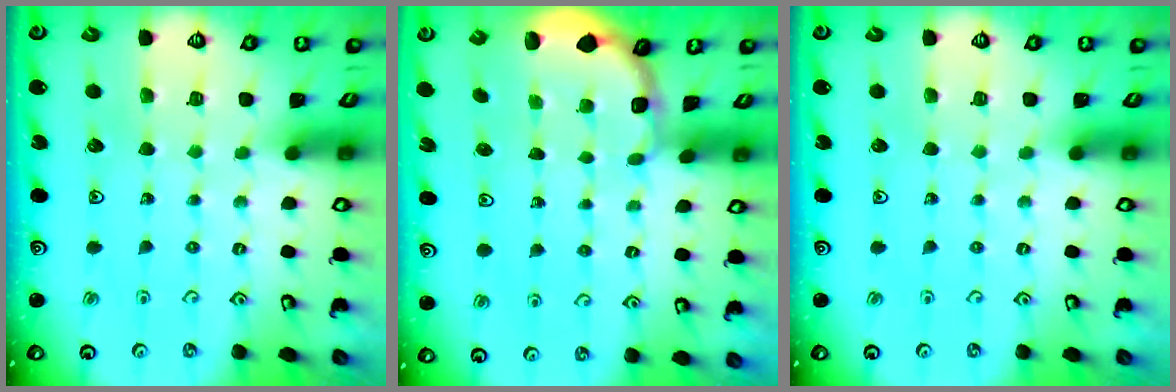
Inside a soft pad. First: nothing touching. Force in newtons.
{"total": 1.8, "press": 1.6, "slide": 0.7}
{"total": 0.0}